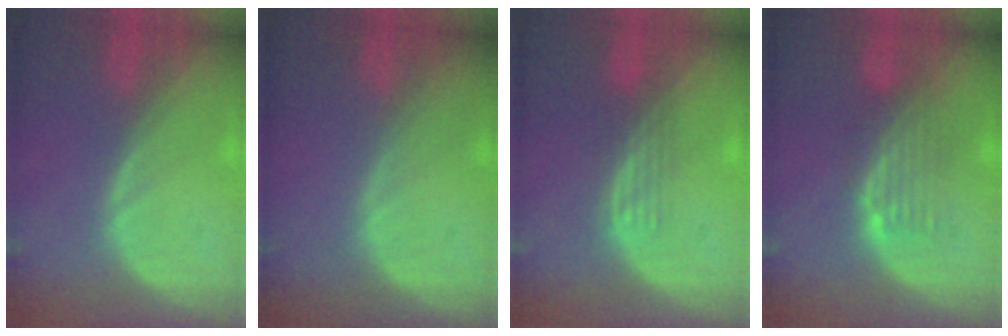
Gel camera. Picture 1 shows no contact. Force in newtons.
{"total": 0.0}
{"total": 2.9, "press": 2.7, "slide": 1.1}
{"total": 5.1, "press": 4.3, "slide": 2.7}